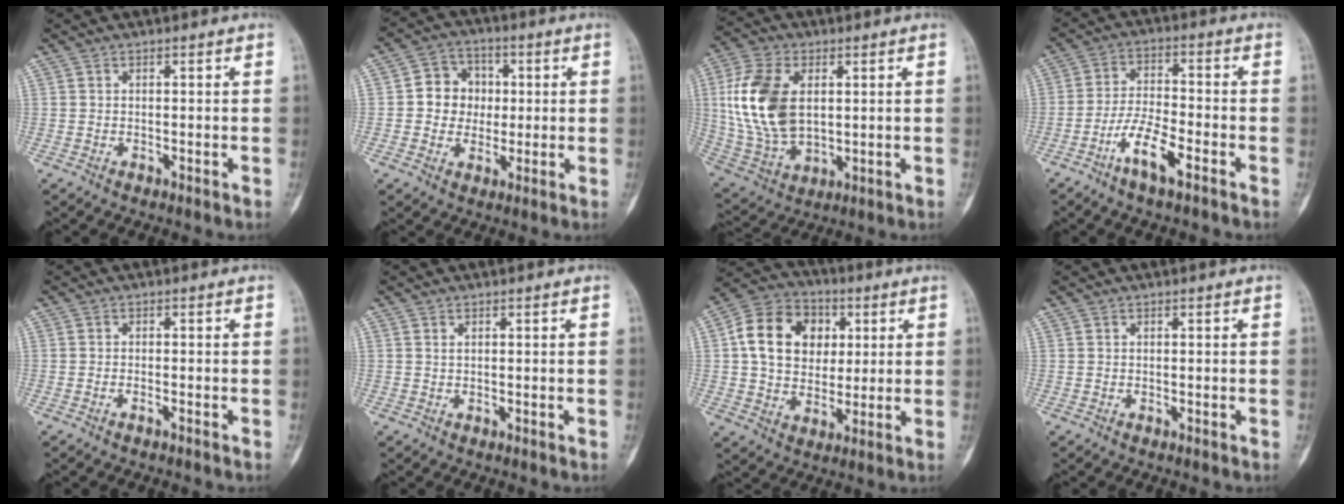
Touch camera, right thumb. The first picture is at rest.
{"total": 8.5, "force": [0.6, 7.6, 3.8], "torque": [-0.014, 0.011, 0.001]}
{"total": 17.0, "force": [2.8, 10.6, 13.0], "torque": [-0.260, -0.008, 0.064]}
{"total": 7.9, "force": [-4.5, 2.1, 6.1], "torque": [-0.122, 0.028, -0.087]}
{"total": 0.8, "force": [-0.6, 0.1, 0.5], "torque": [-0.012, 0.008, -0.010]}
{"total": 0.6, "force": [0.3, 0.3, 0.4], "torque": [-0.009, 0.003, 0.008]}
{"total": 16.1, "force": [3.4, 12.6, 9.4], "torque": [-0.134, 0.008, 0.054]}
{"total": 0.0}